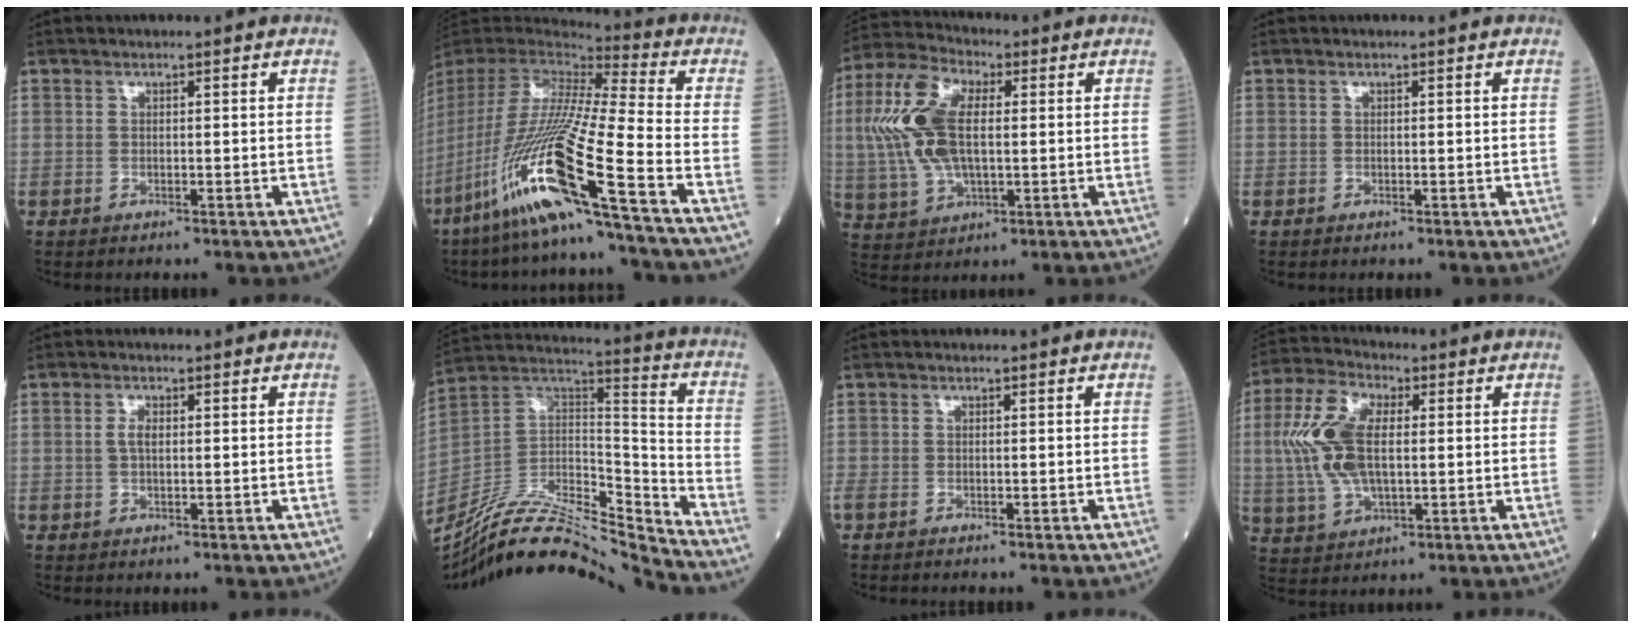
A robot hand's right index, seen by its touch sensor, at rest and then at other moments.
{"total": 21.6, "force": [-11.2, -1.6, 18.3], "torque": [-0.398, -0.053, -0.226]}
{"total": 13.0, "force": [1.5, 5.8, 11.5], "torque": [-0.274, 0.021, 0.031]}
{"total": 0.0}
{"total": 1.6, "force": [0.2, 0.6, 1.4], "torque": [-0.030, 0.002, 0.003]}
{"total": 19.4, "force": [-18.0, 1.0, 7.3], "torque": [-0.132, 0.039, -0.319]}
{"total": 1.8, "force": [-1.6, 0.4, 0.7], "torque": [-0.020, -0.006, -0.026]}
{"total": 11.3, "force": [1.0, 5.1, 10.1], "torque": [-0.240, 0.017, 0.021]}